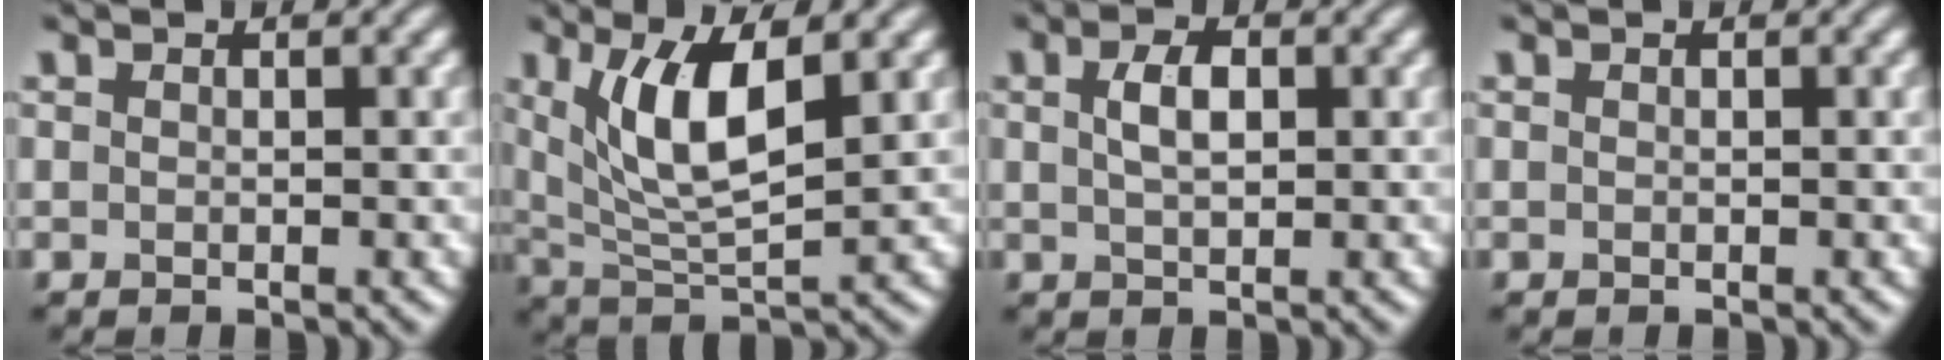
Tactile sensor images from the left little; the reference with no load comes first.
{"total": 6.5, "force": [2.4, 2.0, 5.7], "torque": [-0.112, -0.009, 0.051]}
{"total": 2.6, "force": [0.6, 1.3, 2.2], "torque": [-0.046, 0.003, 0.012]}
{"total": 0.0}